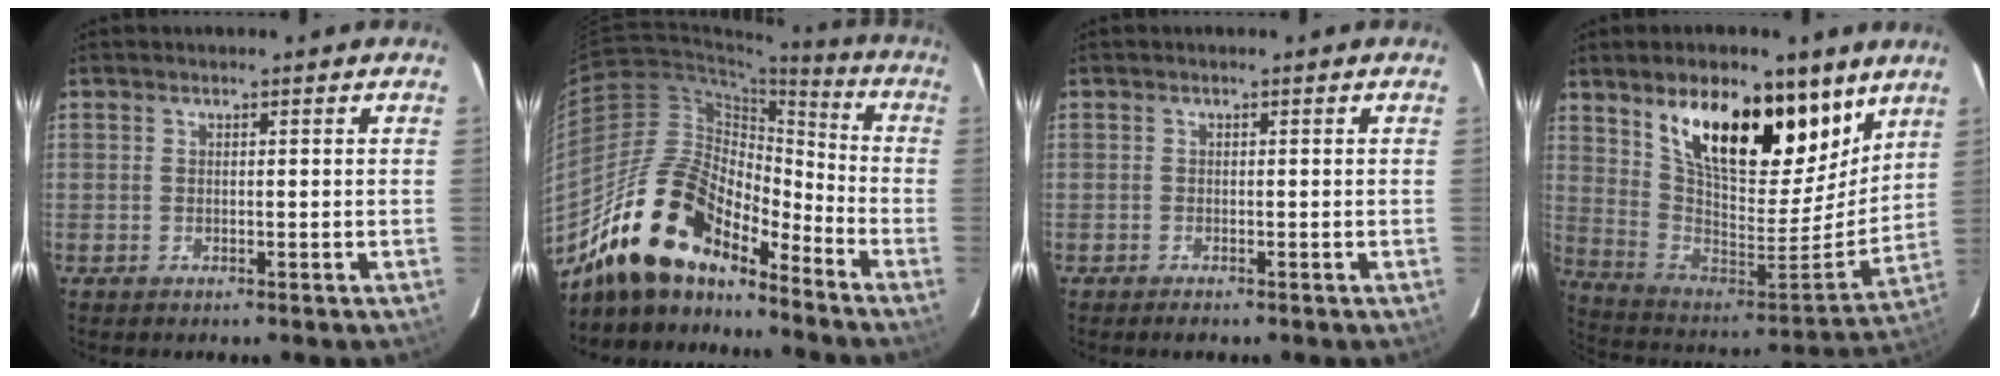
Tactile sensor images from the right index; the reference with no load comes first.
{"total": 18.1, "force": [-14.4, 6.8, 8.5], "torque": [-0.157, 0.009, -0.270]}
{"total": 1.2, "force": [-1.0, 0.4, 0.4], "torque": [-0.008, -0.003, -0.018]}
{"total": 24.6, "force": [14.8, 11.1, 16.2], "torque": [-0.281, -0.005, 0.265]}